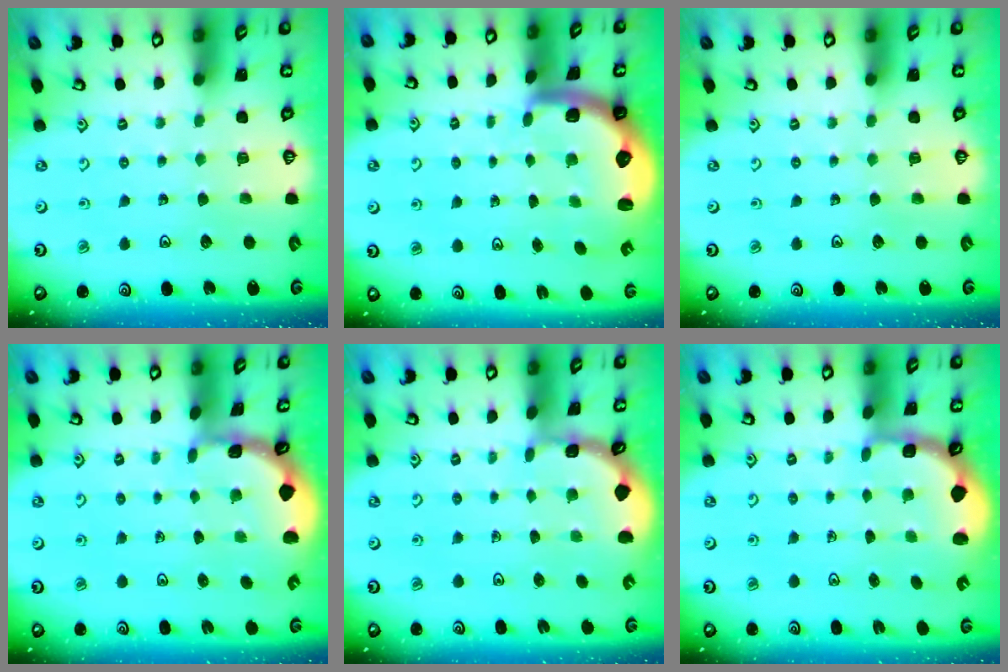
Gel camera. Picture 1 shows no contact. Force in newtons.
{"total": 2.8, "press": 2.5, "slide": 1.4}
{"total": 0.0}
{"total": 1.5, "press": 1.5, "slide": 0.2}
{"total": 1.5, "press": 1.4, "slide": 0.3}
{"total": 2.2, "press": 2.0, "slide": 1.1}